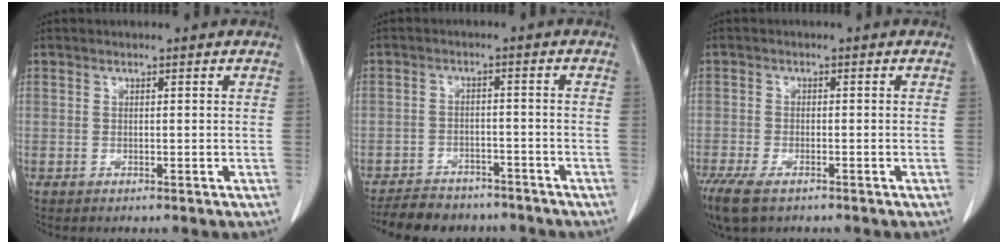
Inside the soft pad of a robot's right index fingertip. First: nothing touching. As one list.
[{"total": 10.7, "force": [-9.4, 4.0, 3.1], "torque": [-0.049, 0.001, -0.130]}, {"total": 8.4, "force": [-6.0, 3.1, 5.1], "torque": [-0.102, -0.019, -0.098]}]